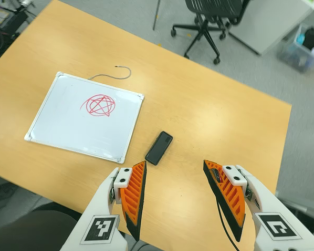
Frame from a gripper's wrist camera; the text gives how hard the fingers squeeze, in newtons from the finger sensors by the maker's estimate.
{"total": 0.0}